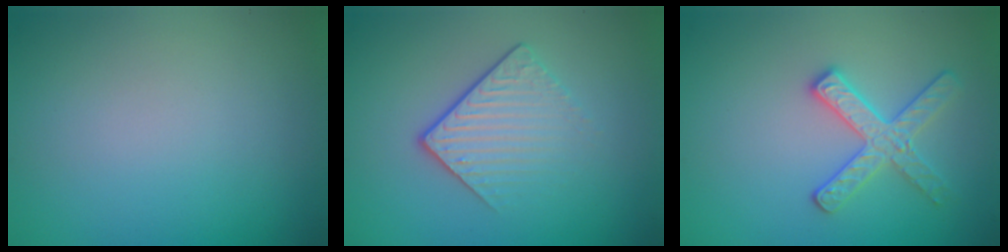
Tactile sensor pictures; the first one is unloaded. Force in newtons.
{"total": 4.0, "press": 2.5, "slide": 3.2}
{"total": 2.8, "press": 2.7, "slide": 0.6}